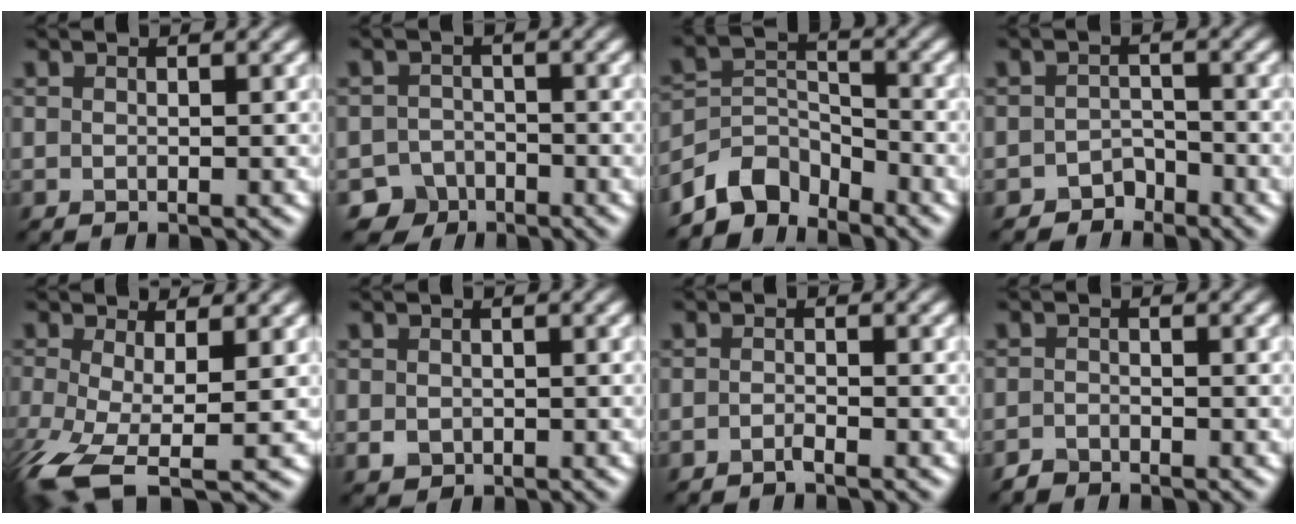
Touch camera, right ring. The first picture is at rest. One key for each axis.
{"total": 4.0, "fx": -2.9, "fy": 2.8, "fz": 0.3, "tx": 0.017, "ty": 0.001, "tz": -0.048}
{"total": 5.1, "fx": -4.3, "fy": 2.5, "fz": 1.3, "tx": -0.015, "ty": 0.000, "tz": -0.092}
{"total": 2.2, "fx": -1.7, "fy": 1.3, "fz": 0.2, "tx": 0.006, "ty": 0.010, "tz": -0.033}
{"total": 7.2, "fx": -3.2, "fy": 2.4, "fz": 6.0, "tx": -0.142, "ty": -0.023, "tz": -0.070}
{"total": 1.2, "fx": 0.0, "fy": 1.1, "fz": 0.5, "tx": -0.006, "ty": -0.004, "tz": -0.001}
{"total": 0.8, "fx": -0.6, "fy": 0.1, "fz": 0.4, "tx": -0.009, "ty": 0.003, "tz": -0.014}
{"total": 1.2, "fx": -1.1, "fy": 0.4, "fz": 0.0, "tx": 0.002, "ty": 0.002, "tz": -0.023}